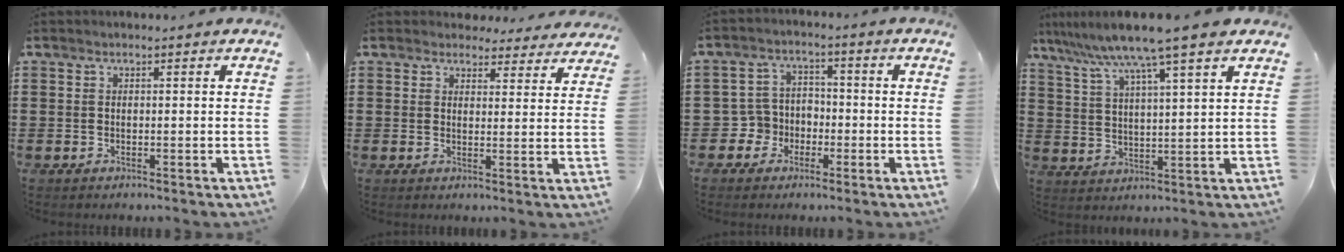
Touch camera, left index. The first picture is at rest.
{"total": 3.8, "force": [3.6, 1.1, 0.5], "torque": [-0.015, -0.011, 0.066]}
{"total": 4.7, "force": [-2.2, 4.0, 1.0], "torque": [-0.046, 0.006, -0.050]}
{"total": 8.3, "force": [6.7, -0.8, 4.8], "torque": [-0.116, -0.032, 0.111]}